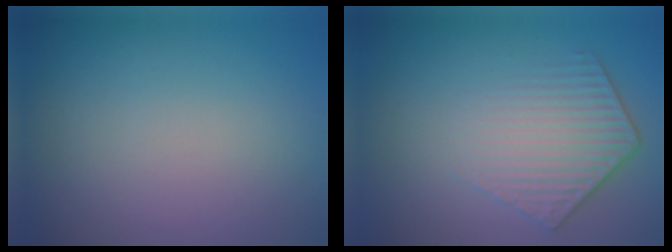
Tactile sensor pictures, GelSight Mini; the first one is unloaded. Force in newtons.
{"total": 4.4, "press": 3.0, "slide": 3.1}